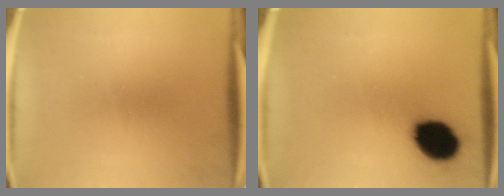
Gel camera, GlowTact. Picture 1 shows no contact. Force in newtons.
{"total": 12.4}